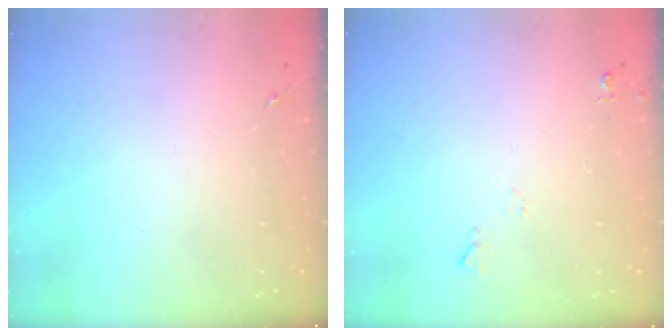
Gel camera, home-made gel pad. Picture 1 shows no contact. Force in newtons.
{"total": 4.9, "press": 4.8, "slide": 0.9}